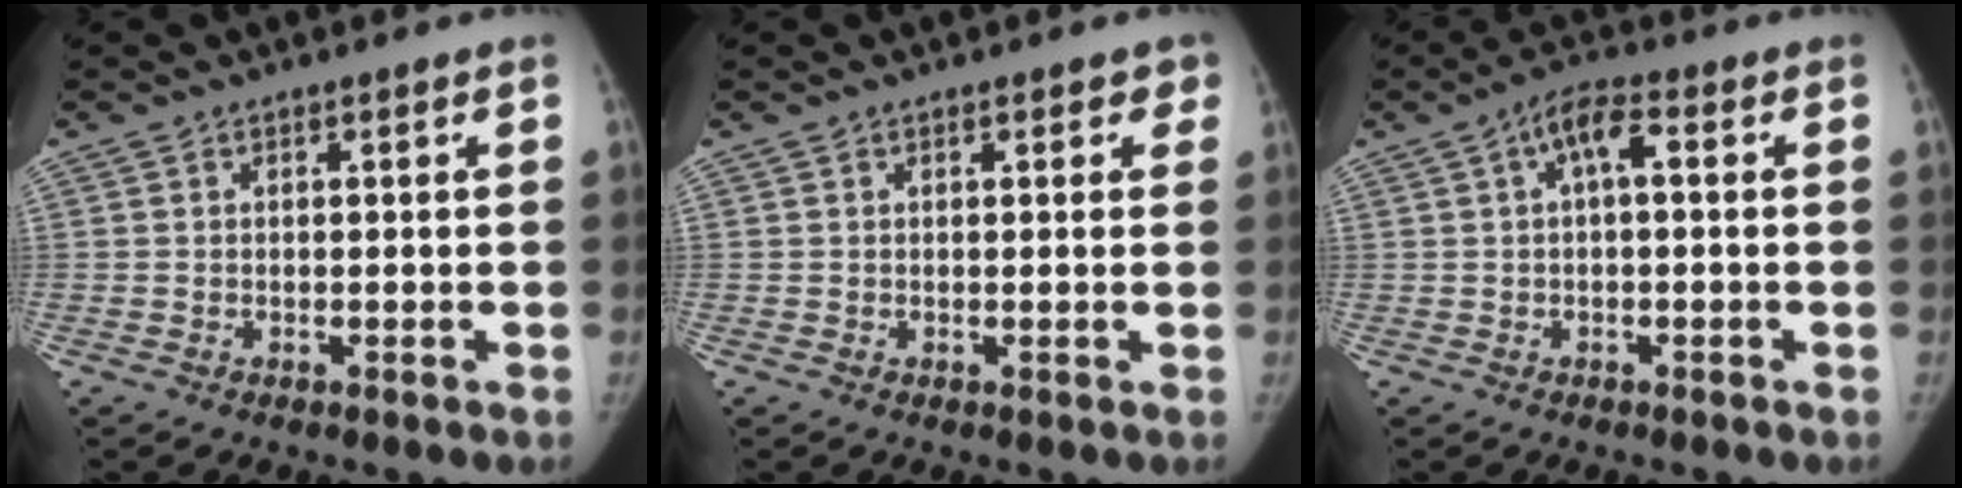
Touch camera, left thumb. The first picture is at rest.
{"total": 1.7, "force": [1.1, 1.0, 0.9], "torque": [0.015, -0.001, 0.007]}
{"total": 5.0, "force": [0.9, 2.0, 4.4], "torque": [-0.075, 0.019, 0.009]}